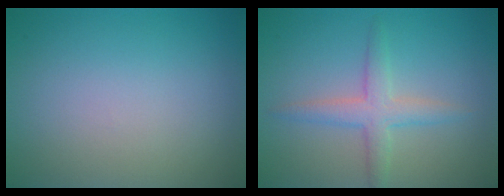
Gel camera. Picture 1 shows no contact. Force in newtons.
{"total": 2.9, "press": 2.9, "slide": 0.1}